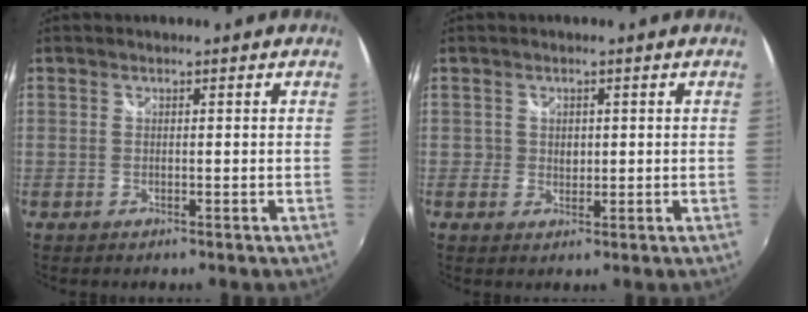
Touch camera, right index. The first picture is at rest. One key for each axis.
{"total": 2.1, "fx": 0.2, "fy": 1.9, "fz": 0.8, "tx": -0.012, "ty": 0.001, "tz": 0.003}